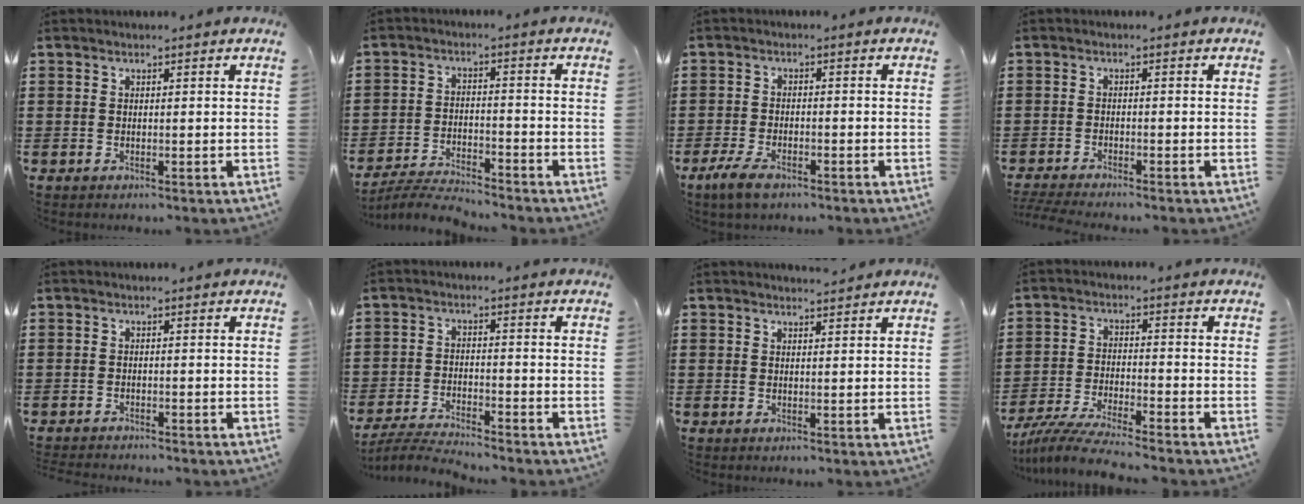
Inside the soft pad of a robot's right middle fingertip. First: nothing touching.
{"total": 4.9, "force": [-4.8, 0.3, 1.0], "torque": [-0.024, 0.001, -0.098]}
{"total": 3.5, "force": [-2.3, 1.5, 2.1], "torque": [-0.058, -0.001, -0.049]}
{"total": 2.3, "force": [-2.2, 0.0, 0.6], "torque": [-0.017, -0.002, -0.047]}
{"total": 1.2, "force": [-1.2, 0.1, 0.0], "torque": [-0.003, 0.002, -0.025]}
{"total": 4.4, "force": [-4.3, 0.2, 0.8], "torque": [-0.030, -0.003, -0.093]}
{"total": 1.5, "force": [1.4, 0.1, 0.2], "torque": [0.000, -0.002, 0.025]}
{"total": 6.4, "force": [-6.0, -0.1, 2.2], "torque": [-0.058, -0.017, -0.120]}